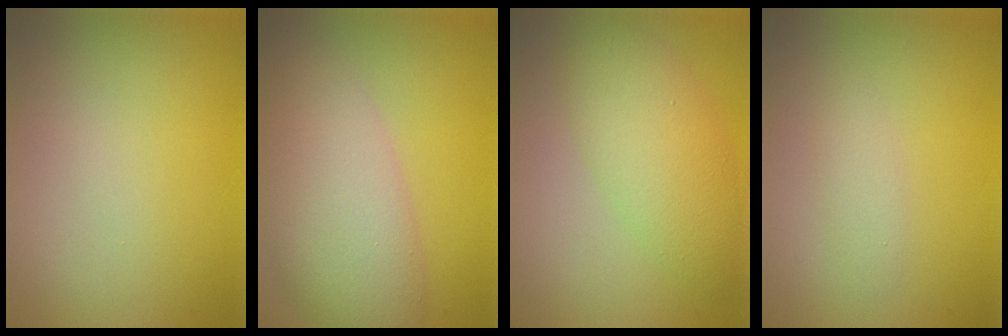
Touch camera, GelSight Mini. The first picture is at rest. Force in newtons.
{"total": 8.3, "press": 8.2, "slide": 0.7}
{"total": 5.3, "press": 5.3, "slide": 0.1}
{"total": 1.3, "press": 1.3, "slide": 0.0}